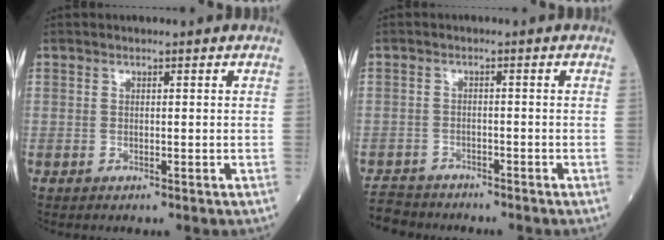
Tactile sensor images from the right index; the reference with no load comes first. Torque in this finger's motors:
{"motor_torque": [-1.29, 0.20, -1.05, -0.21]}